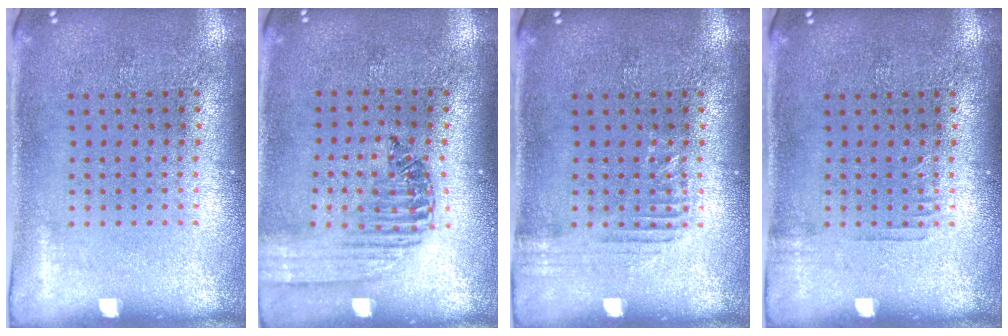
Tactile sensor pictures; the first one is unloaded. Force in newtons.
{"total": 1.3, "press": 1.3, "slide": 0.4}
{"total": 1.2, "press": 1.2, "slide": 0.1}
{"total": 0.6, "press": 0.6, "slide": 0.2}